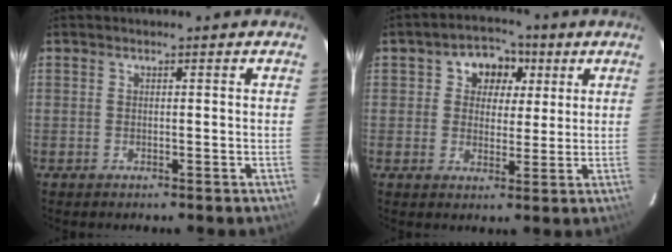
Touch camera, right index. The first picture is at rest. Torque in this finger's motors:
{"motor_torque": [0.15, 0.07, 0.26, 0.02]}